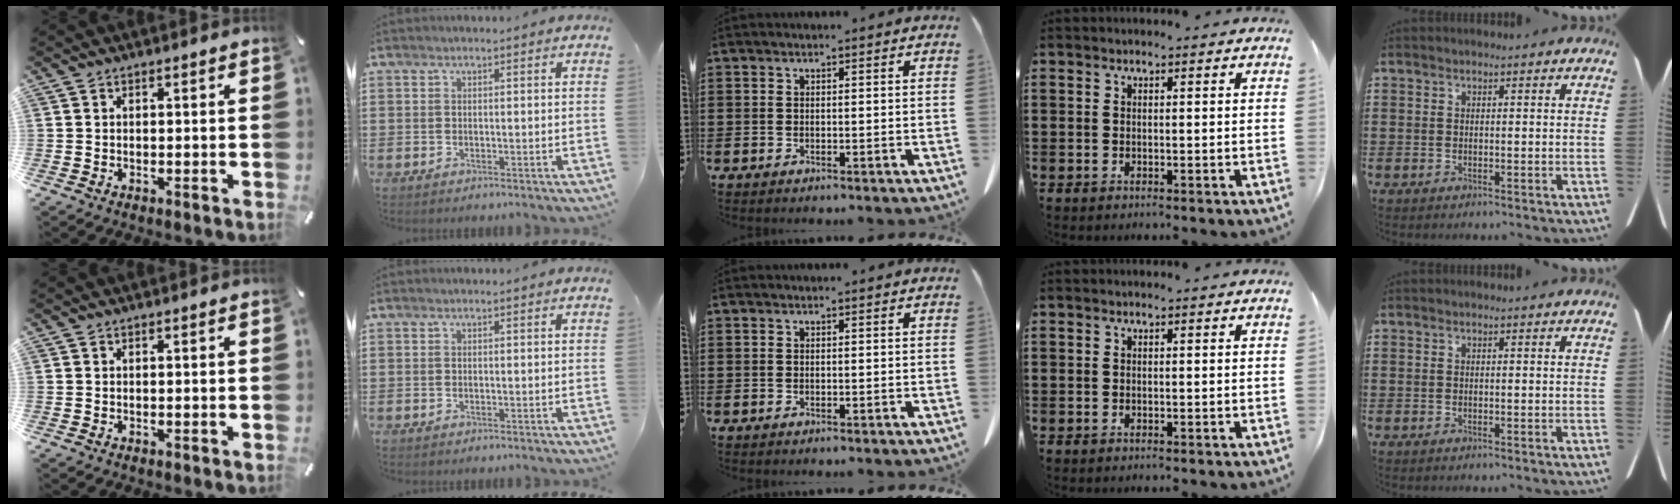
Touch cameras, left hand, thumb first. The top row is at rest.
{}